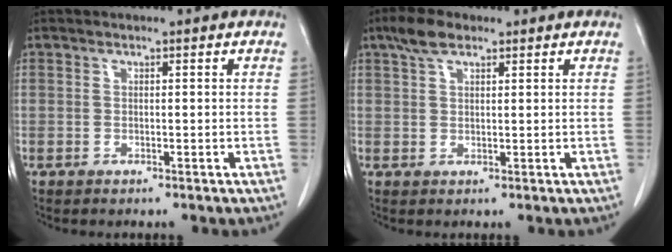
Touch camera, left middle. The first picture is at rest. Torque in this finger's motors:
{"motor_torque": [0.17, -0.11, -0.02, -0.01]}